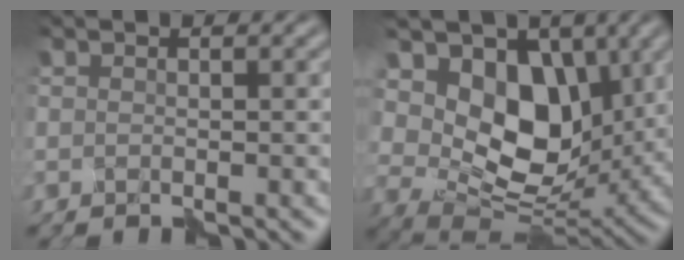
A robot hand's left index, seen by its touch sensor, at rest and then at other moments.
{"total": 9.4, "force": [3.4, 6.5, 5.9], "torque": [-0.099, -0.013, 0.058]}